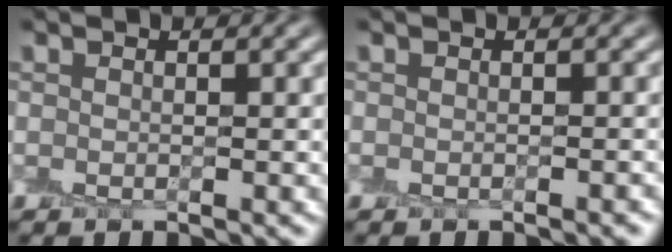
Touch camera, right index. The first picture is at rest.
{"total": 1.0, "force": [-0.9, 0.1, 0.5], "torque": [-0.004, -0.002, -0.012]}